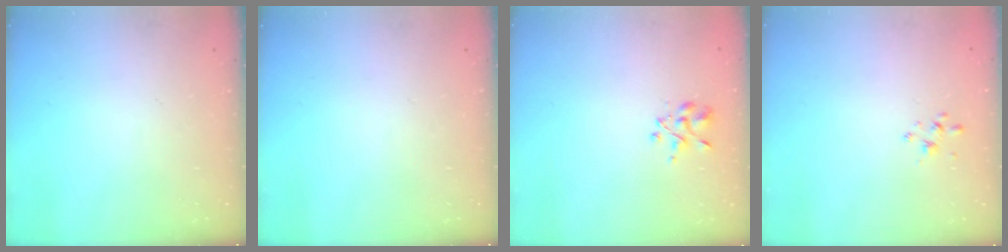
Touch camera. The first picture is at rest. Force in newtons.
{"total": 0.0}
{"total": 2.5, "press": 2.2, "slide": 1.0}
{"total": 2.1, "press": 1.9, "slide": 0.8}